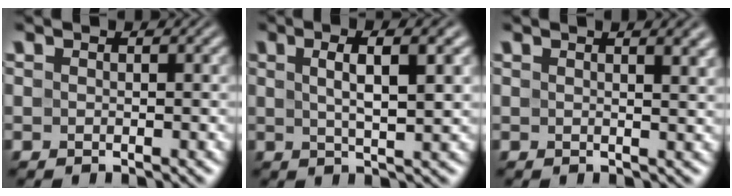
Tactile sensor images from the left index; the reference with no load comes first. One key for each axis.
{"total": 5.3, "fx": 1.5, "fy": 1.5, "fz": 4.9, "tx": -0.071, "ty": 0.008, "tz": 0.022}
{"total": 4.4, "fx": 2.3, "fy": 1.7, "fz": 3.3, "tx": -0.017, "ty": 0.020, "tz": 0.007}